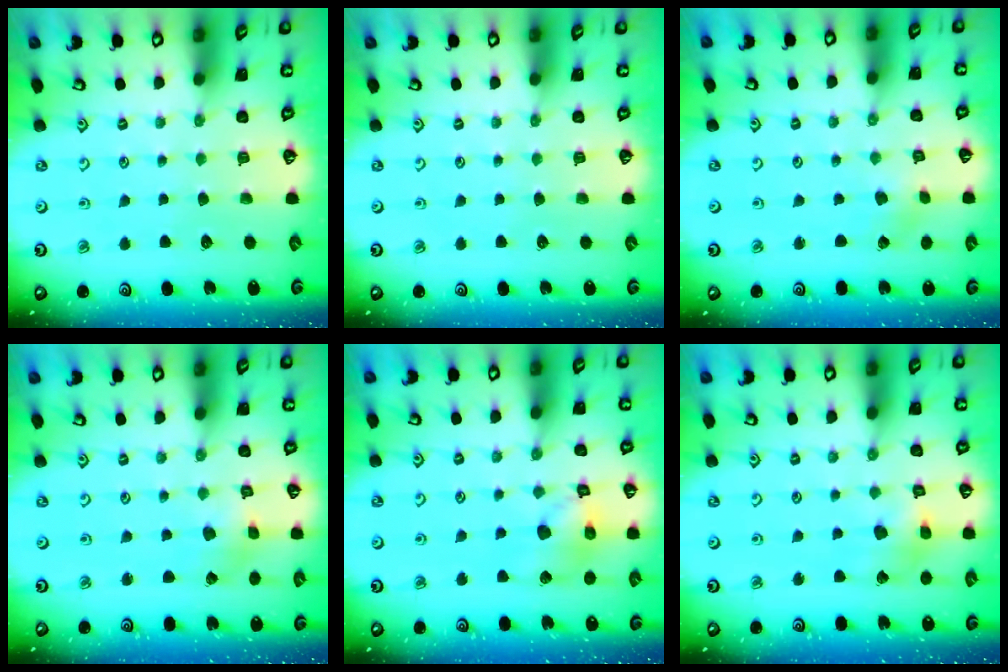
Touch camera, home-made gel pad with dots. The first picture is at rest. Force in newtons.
{"total": 0.0}
{"total": 0.8, "press": 0.7, "slide": 0.2}
{"total": 1.5, "press": 1.4, "slide": 0.2}
{"total": 12.8, "press": 12.7, "slide": 1.8}
{"total": 8.8, "press": 8.7, "slide": 1.1}